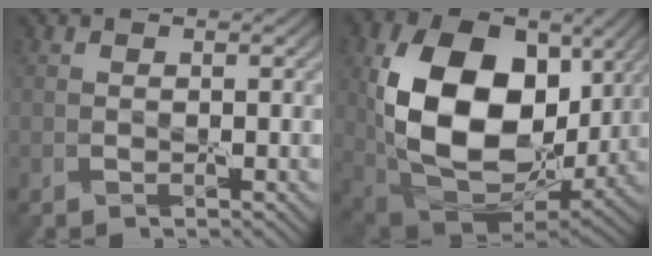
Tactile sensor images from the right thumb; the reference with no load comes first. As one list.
[{"total": 19.0, "force": [2.4, 13.3, 13.4], "torque": [-0.288, -0.027, 0.057]}]